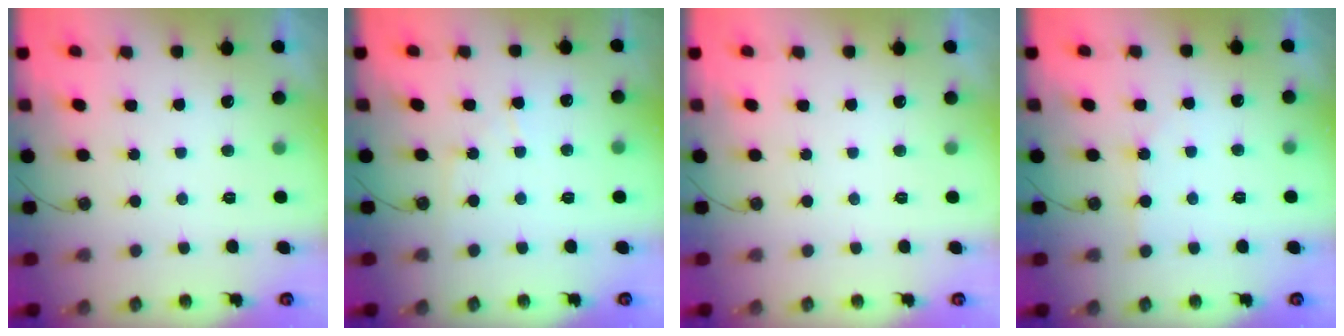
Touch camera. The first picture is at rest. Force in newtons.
{"total": 6.3, "press": 6.3, "slide": 0.8}
{"total": 0.0}
{"total": 2.9, "press": 2.8, "slide": 0.5}